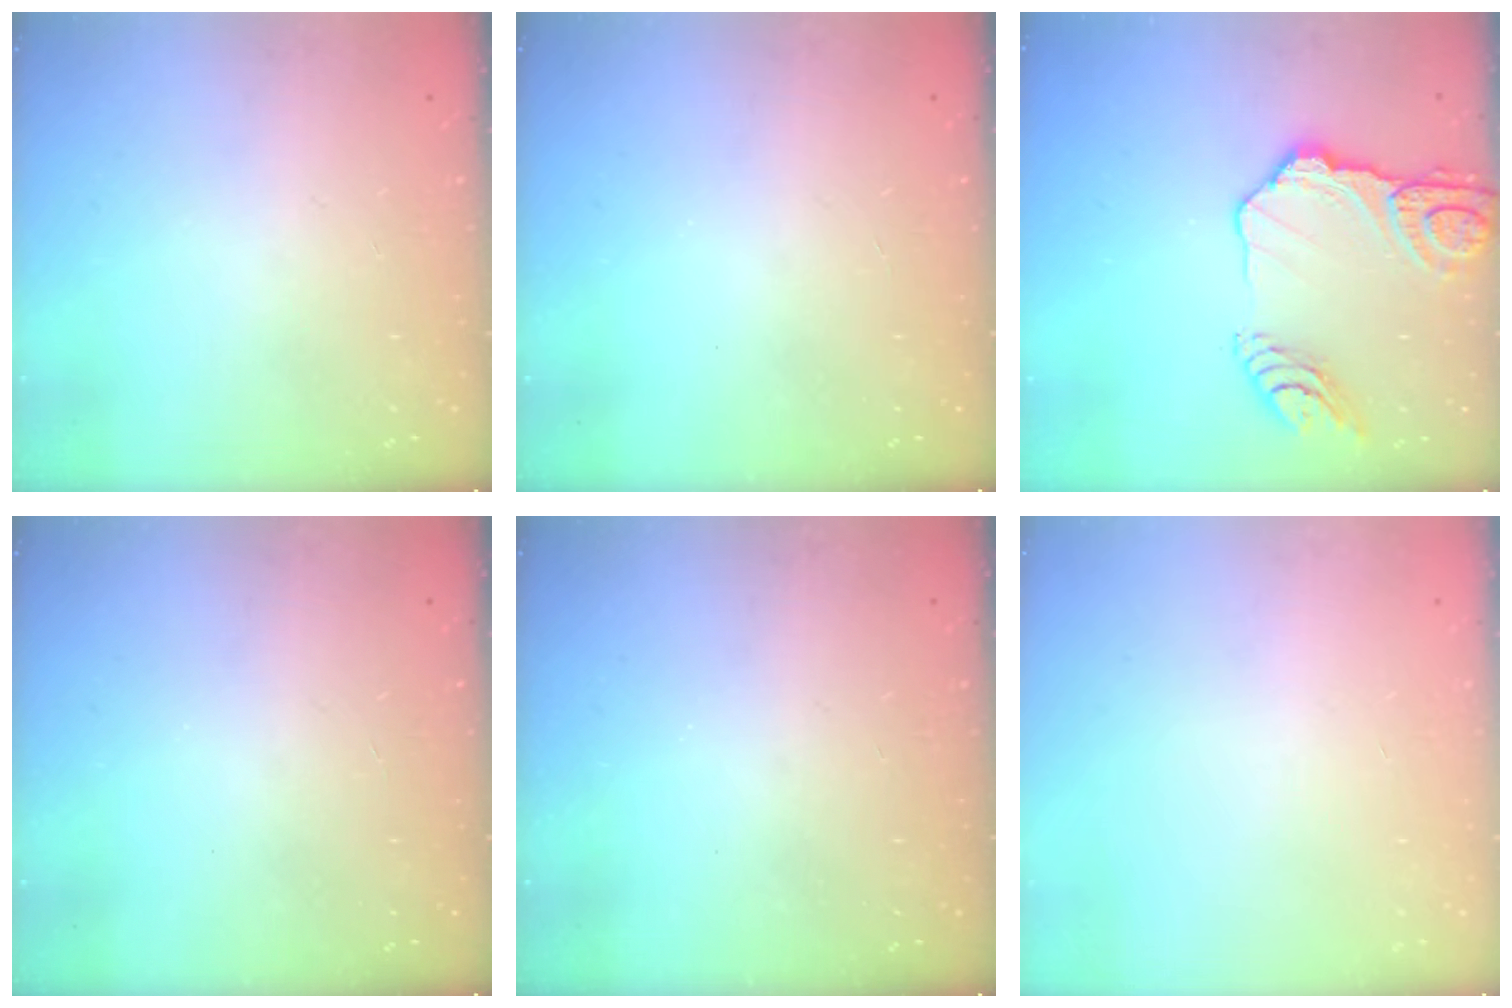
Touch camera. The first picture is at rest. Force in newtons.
{"total": 0.0}
{"total": 16.6, "press": 16.5, "slide": 1.8}
{"total": 0.0}
{"total": 0.0}
{"total": 0.0}